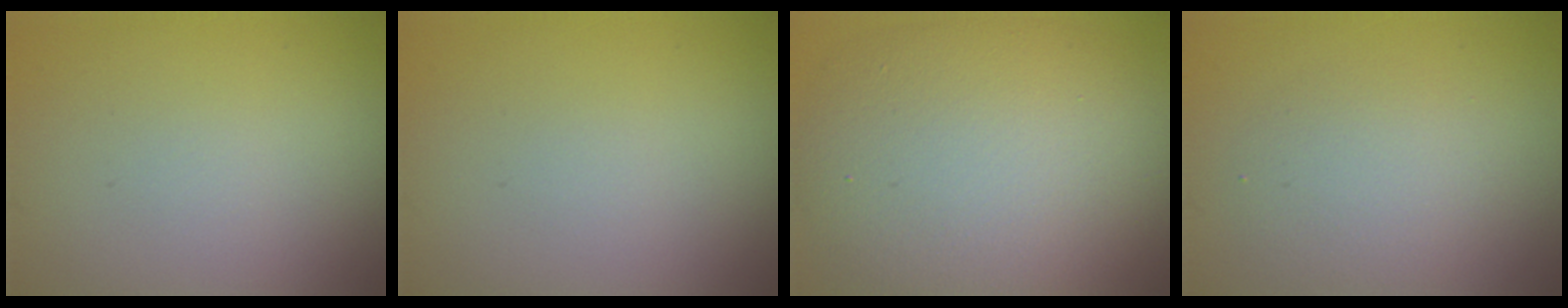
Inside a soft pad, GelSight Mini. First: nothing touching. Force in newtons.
{"total": 0.0}
{"total": 12.6, "press": 12.6, "slide": 0.2}
{"total": 2.6, "press": 2.6, "slide": 0.1}